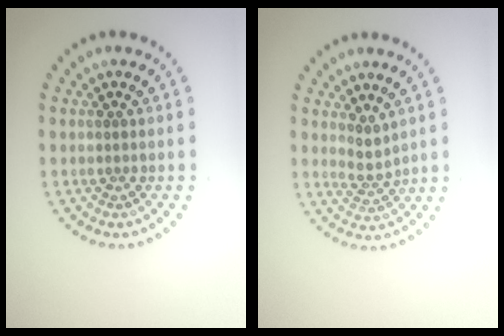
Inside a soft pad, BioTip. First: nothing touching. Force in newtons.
{"total": 2.0, "press": 1.4, "slide": 1.5}